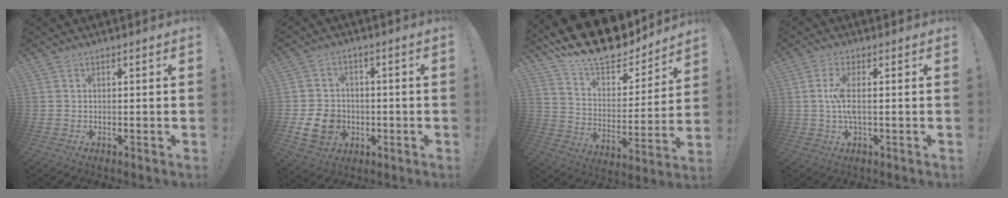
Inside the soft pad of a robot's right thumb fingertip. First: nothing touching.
{"total": 10.8, "force": [-2.6, 9.1, 5.2], "torque": [-0.102, 0.015, -0.040]}
{"total": 15.9, "force": [13.7, 5.0, 6.2], "torque": [-0.115, -0.109, 0.241]}
{"total": 6.6, "force": [0.1, 1.7, 6.4], "torque": [-0.130, -0.010, -0.004]}